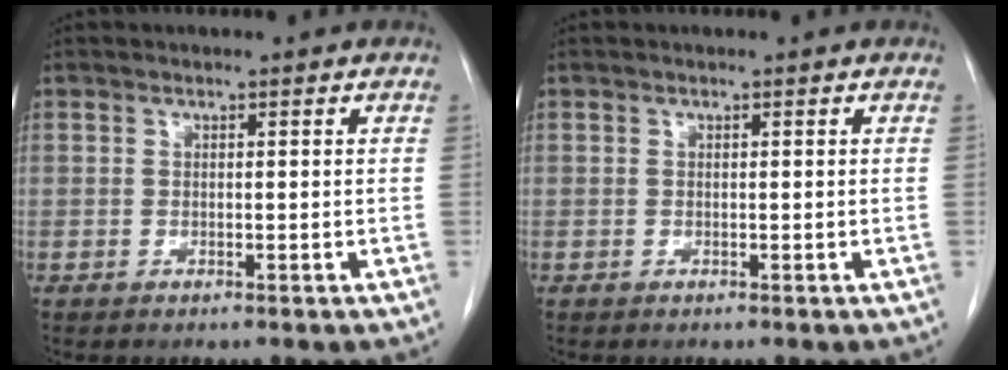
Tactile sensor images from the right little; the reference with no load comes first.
{"total": 0.0}